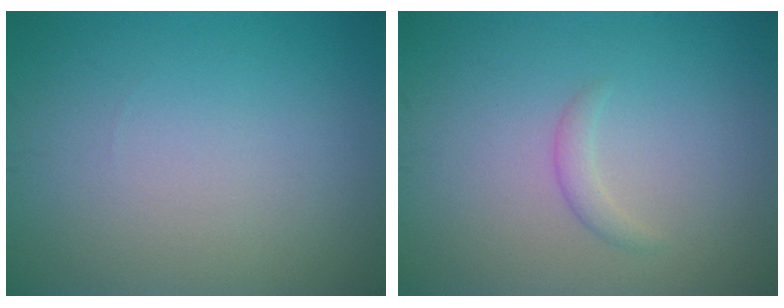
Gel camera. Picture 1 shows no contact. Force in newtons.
{"total": 1.1, "press": 1.1, "slide": 0.1}